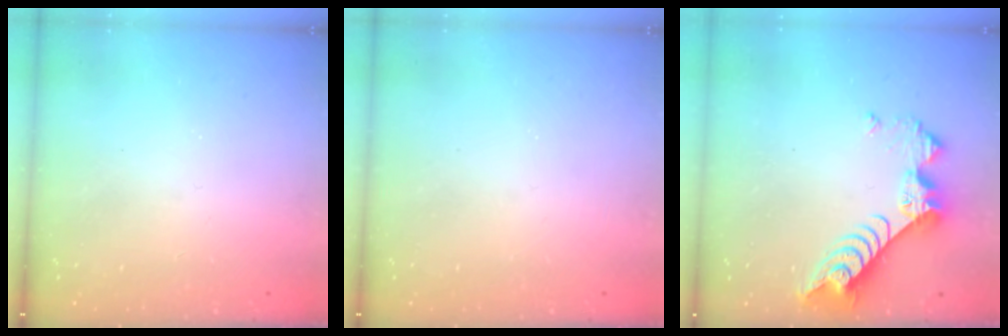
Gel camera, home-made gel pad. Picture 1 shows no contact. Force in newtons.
{"total": 0.0}
{"total": 9.3, "press": 9.3, "slide": 1.0}